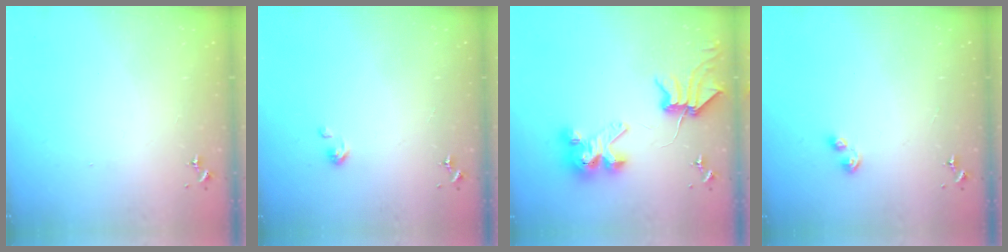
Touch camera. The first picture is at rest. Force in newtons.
{"total": 2.6, "press": 2.6, "slide": 0.4}
{"total": 9.2, "press": 9.1, "slide": 1.1}
{"total": 4.4, "press": 4.3, "slide": 0.5}